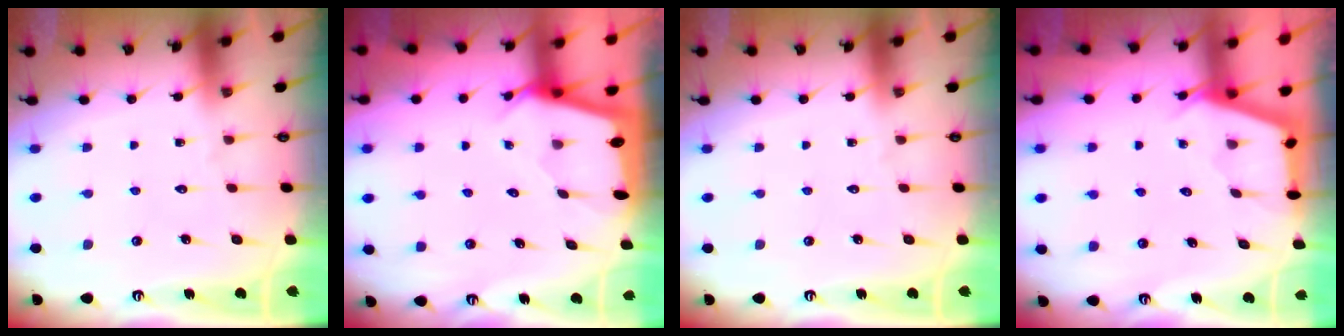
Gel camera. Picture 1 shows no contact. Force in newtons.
{"total": 2.1, "press": 2.1, "slide": 0.1}
{"total": 0.0}
{"total": 2.7, "press": 2.7, "slide": 0.3}